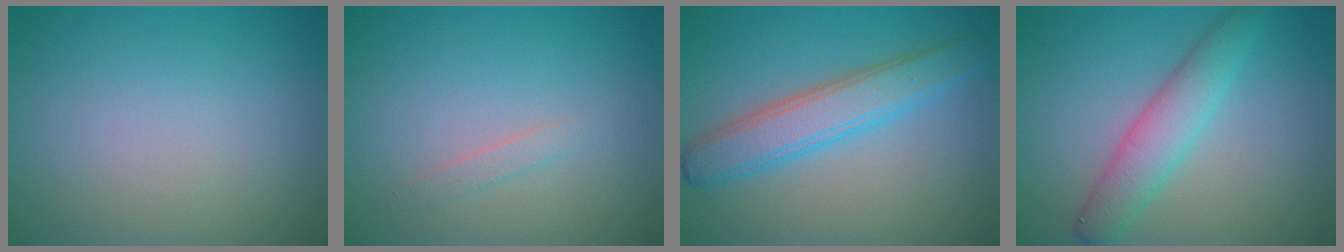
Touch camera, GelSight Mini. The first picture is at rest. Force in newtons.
{"total": 0.9, "press": 0.9, "slide": 0.1}
{"total": 4.6, "press": 4.6, "slide": 0.1}
{"total": 3.8, "press": 3.8, "slide": 0.1}